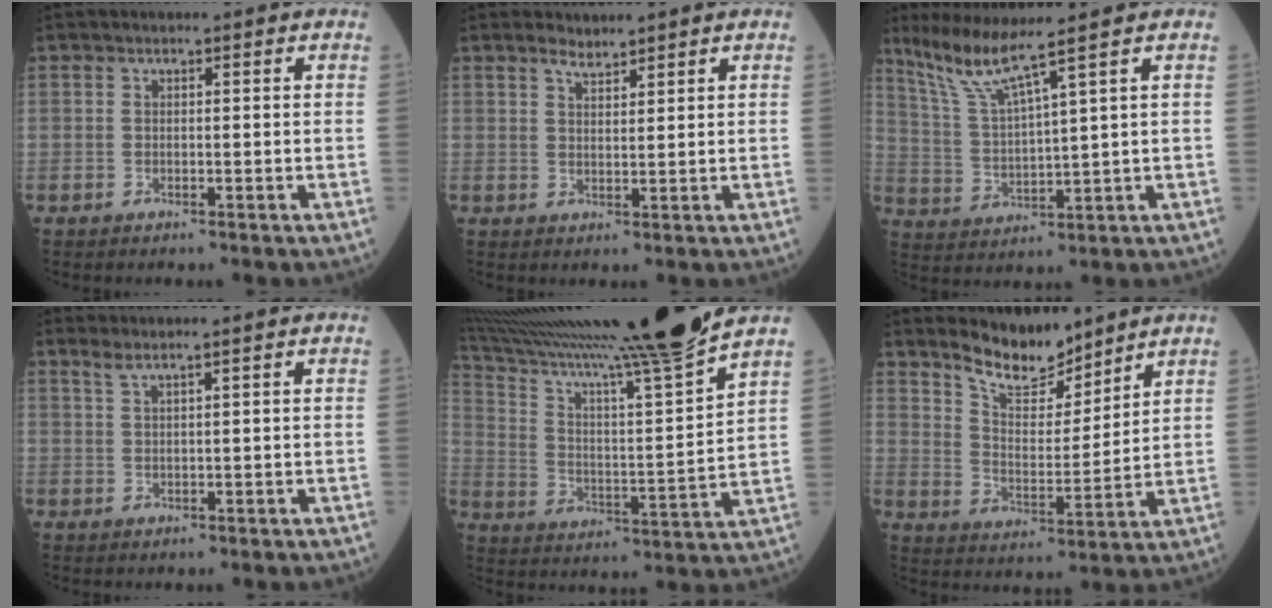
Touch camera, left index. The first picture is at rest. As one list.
[{"total": 2.0, "force": [2.0, 0.3, 0.4], "torque": [-0.010, 0.002, 0.038]}, {"total": 7.7, "force": [5.9, -1.7, 4.7], "torque": [-0.095, -0.007, 0.121]}, {"total": 1.8, "force": [1.5, -0.5, 0.9], "torque": [-0.022, 0.003, 0.033]}, {"total": 24.4, "force": [21.0, -2.4, 12.1], "torque": [-0.211, -0.045, 0.336]}, {"total": 9.0, "force": [8.1, 2.2, 3.1], "torque": [-0.060, -0.007, 0.152]}]